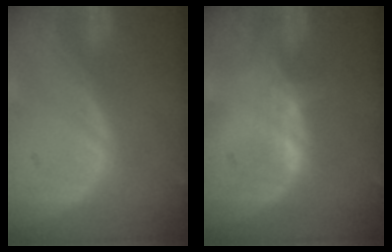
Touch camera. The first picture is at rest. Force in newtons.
{"total": 1.6, "press": 1.5, "slide": 0.6}